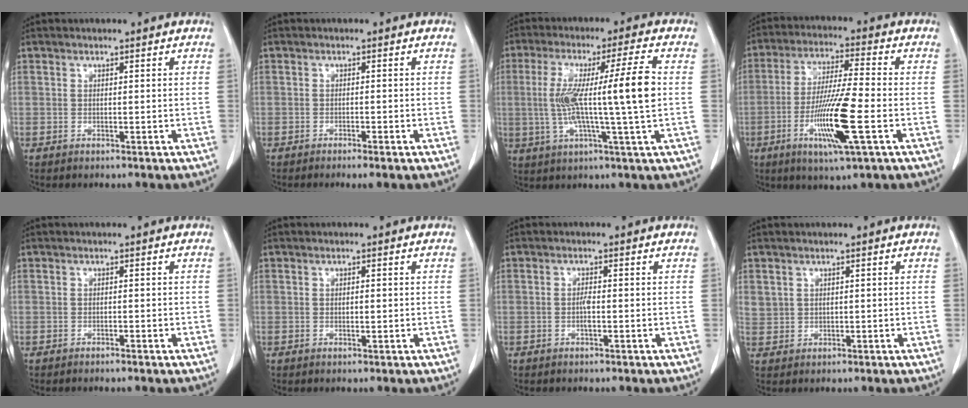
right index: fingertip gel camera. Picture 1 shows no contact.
{"total": 1.8, "force": [-1.2, 0.1, 1.3], "torque": [-0.022, -0.004, -0.017]}
{"total": 13.7, "force": [0.4, -0.7, 13.6], "torque": [-0.251, 0.011, 0.004]}
{"total": 12.6, "force": [-4.0, 0.2, 11.9], "torque": [-0.229, -0.018, -0.075]}
{"total": 0.7, "force": [-0.5, 0.0, 0.4], "torque": [-0.011, -0.001, -0.008]}
{"total": 0.8, "force": [0.0, 0.3, 0.8], "torque": [-0.013, -0.001, 0.001]}
{"total": 1.3, "force": [-0.4, 0.3, 1.2], "torque": [-0.021, 0.003, -0.008]}
{"total": 2.5, "force": [0.9, 2.2, 0.5], "torque": [-0.003, 0.011, 0.025]}